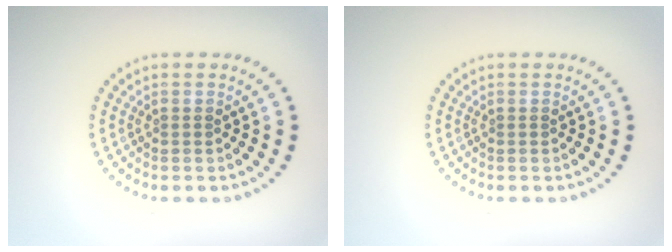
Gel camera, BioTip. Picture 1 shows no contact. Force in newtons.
{"total": 0.0}